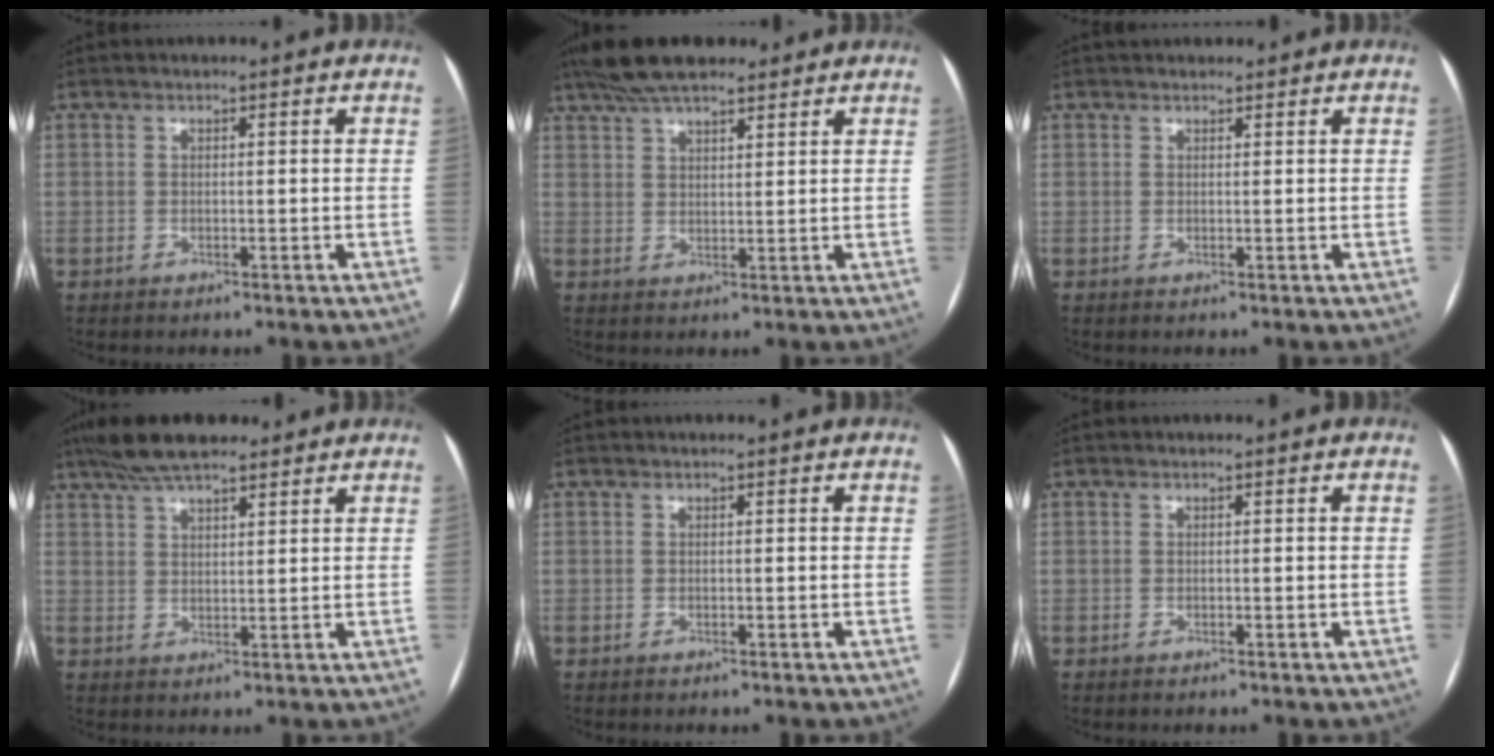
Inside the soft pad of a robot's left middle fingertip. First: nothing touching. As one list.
[{"total": 11.1, "force": [8.7, 3.2, 6.0], "torque": [-0.104, 0.042, 0.148]}, {"total": 3.4, "force": [3.1, 1.0, 1.1], "torque": [-0.009, 0.033, 0.044]}, {"total": 9.3, "force": [7.3, 2.5, 5.2], "torque": [-0.092, 0.033, 0.127]}, {"total": 0.0}, {"total": 0.0}]